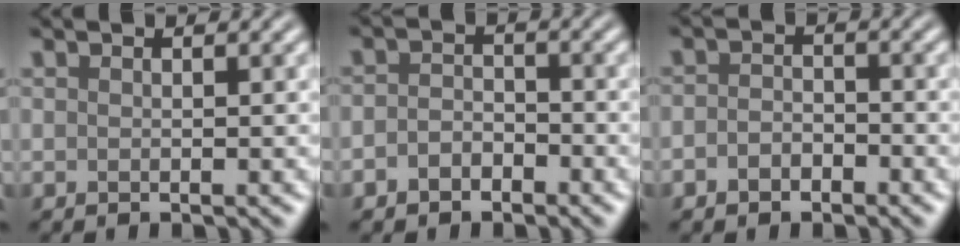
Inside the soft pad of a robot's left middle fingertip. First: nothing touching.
{"total": 2.2, "force": [-1.3, 1.5, 1.0], "torque": [-0.017, 0.004, -0.030]}
{"total": 2.0, "force": [-1.1, 1.3, 1.0], "torque": [-0.020, 0.002, -0.025]}